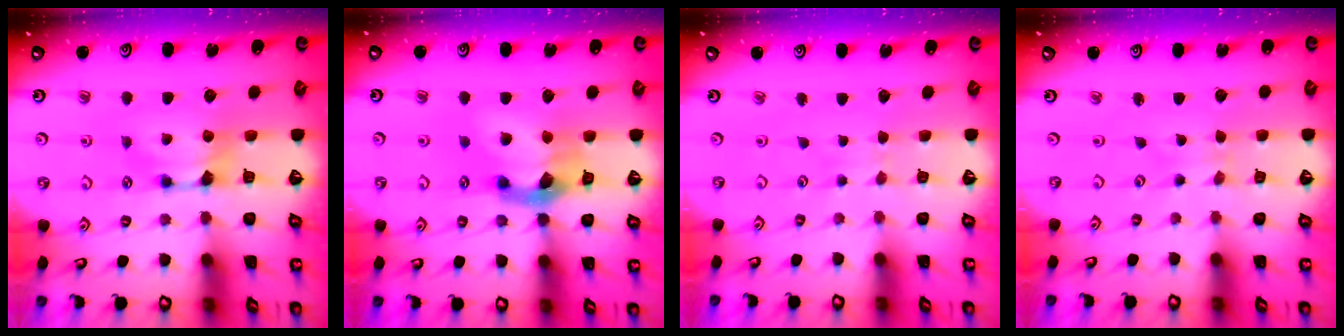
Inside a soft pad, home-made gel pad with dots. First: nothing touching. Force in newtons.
{"total": 6.5, "press": 6.1, "slide": 2.4}
{"total": 3.3, "press": 3.3, "slide": 0.1}
{"total": 3.1, "press": 3.1, "slide": 0.1}